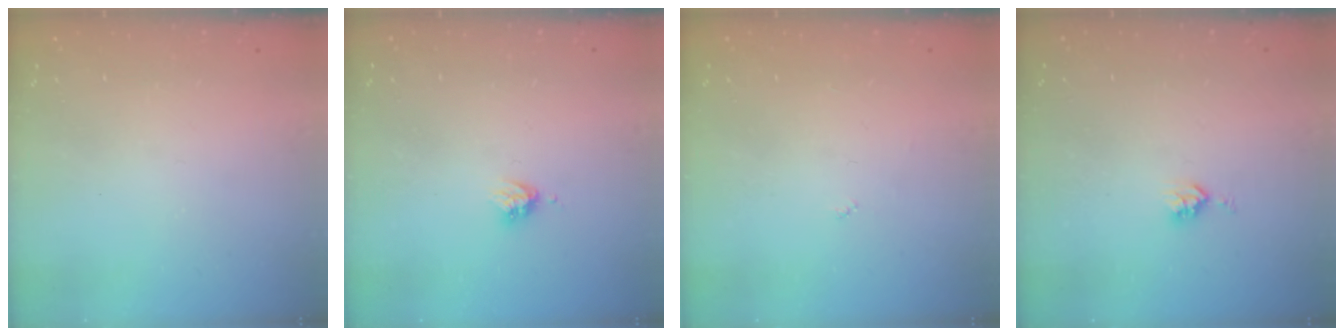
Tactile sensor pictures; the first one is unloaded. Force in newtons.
{"total": 3.2, "press": 3.2, "slide": 0.3}
{"total": 2.7, "press": 2.7, "slide": 0.4}
{"total": 4.4, "press": 4.3, "slide": 0.6}